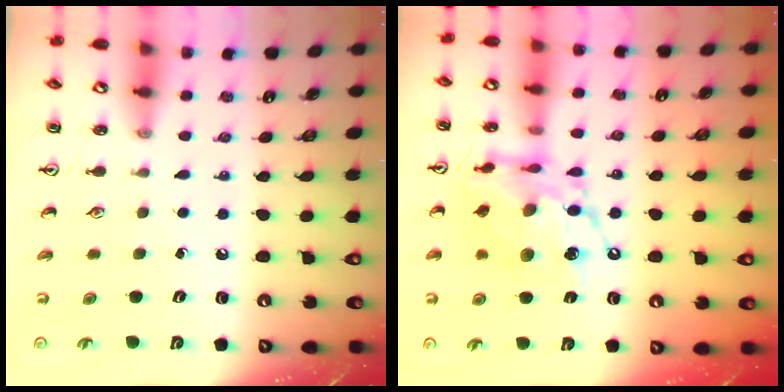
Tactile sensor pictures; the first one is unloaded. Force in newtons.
{"total": 15.5, "press": 15.5, "slide": 1.2}